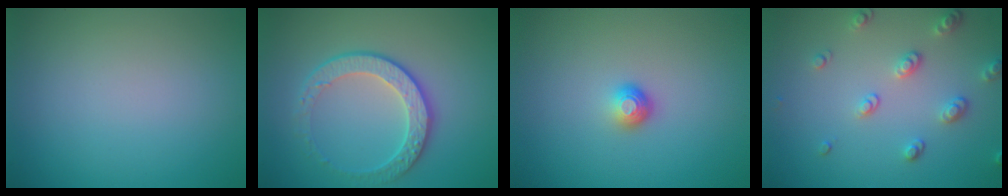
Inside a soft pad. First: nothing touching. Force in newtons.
{"total": 3.8, "press": 3.4, "slide": 1.8}
{"total": 1.5, "press": 1.1, "slide": 1.1}
{"total": 2.6, "press": 2.4, "slide": 0.9}